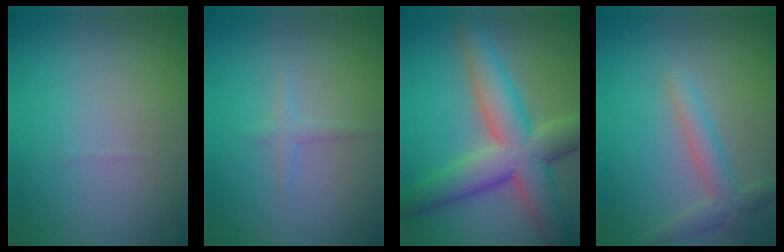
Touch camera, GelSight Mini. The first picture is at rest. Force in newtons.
{"total": 1.1, "press": 1.1, "slide": 0.0}
{"total": 8.9, "press": 8.9, "slide": 0.4}
{"total": 2.8, "press": 2.8, "slide": 0.3}